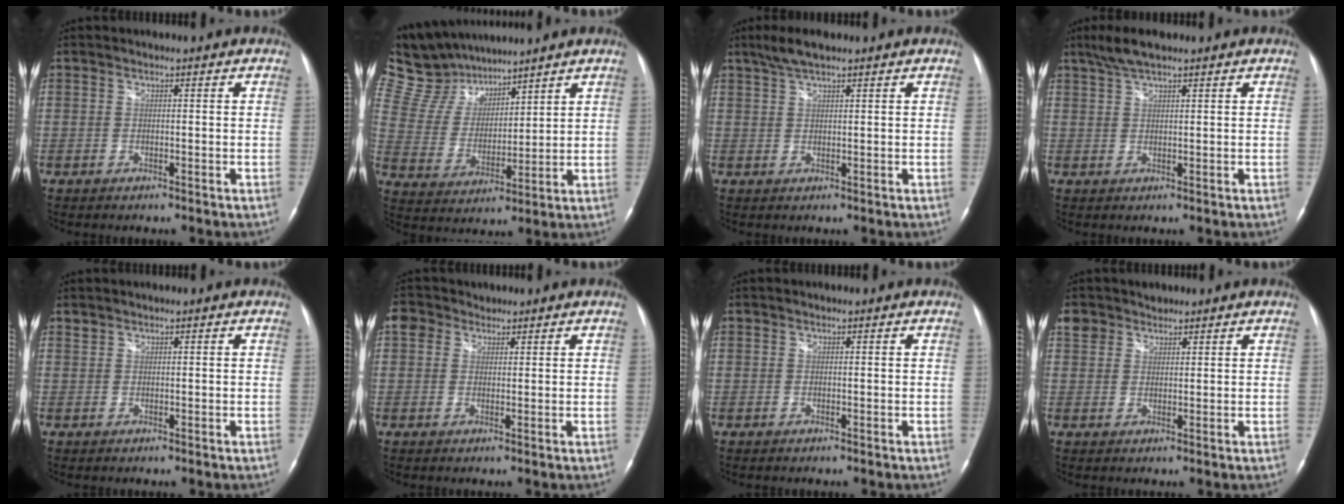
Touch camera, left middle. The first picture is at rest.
{"total": 13.2, "force": [11.7, 4.7, 3.8], "torque": [-0.087, 0.024, 0.229]}
{"total": 3.9, "force": [3.0, 0.7, 2.4], "torque": [-0.056, 0.010, 0.060]}
{"total": 4.3, "force": [3.3, 0.7, 2.7], "torque": [-0.061, 0.012, 0.066]}
{"total": 0.8, "force": [0.7, 0.4, -0.1], "torque": [0.003, 0.005, 0.012]}
{"total": 3.4, "force": [2.0, 2.7, 0.8], "torque": [-0.026, 0.023, 0.038]}
{"total": 0.0}
{"total": 3.4, "force": [2.4, 2.4, 0.2], "torque": [-0.005, 0.013, 0.041]}